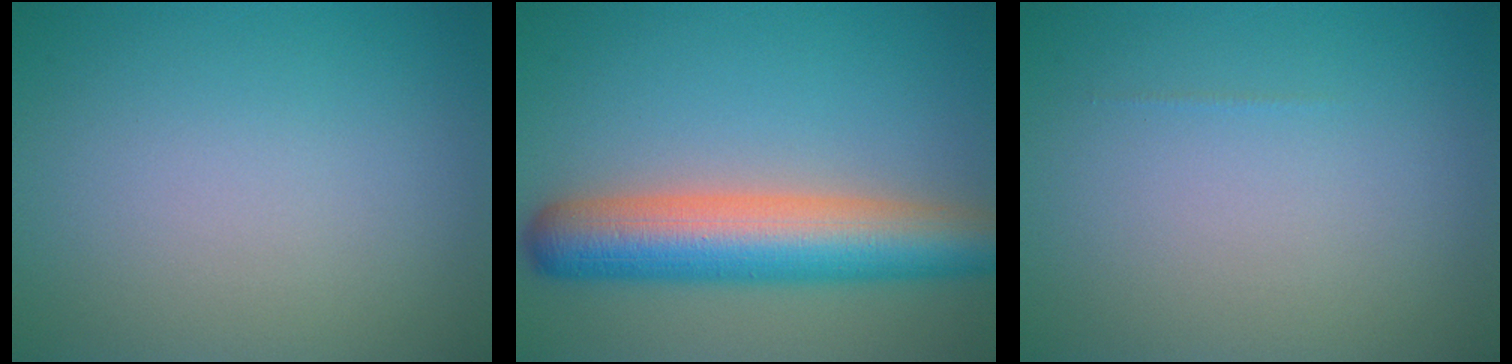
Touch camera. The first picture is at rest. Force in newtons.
{"total": 8.8, "press": 8.8, "slide": 0.5}
{"total": 0.0}